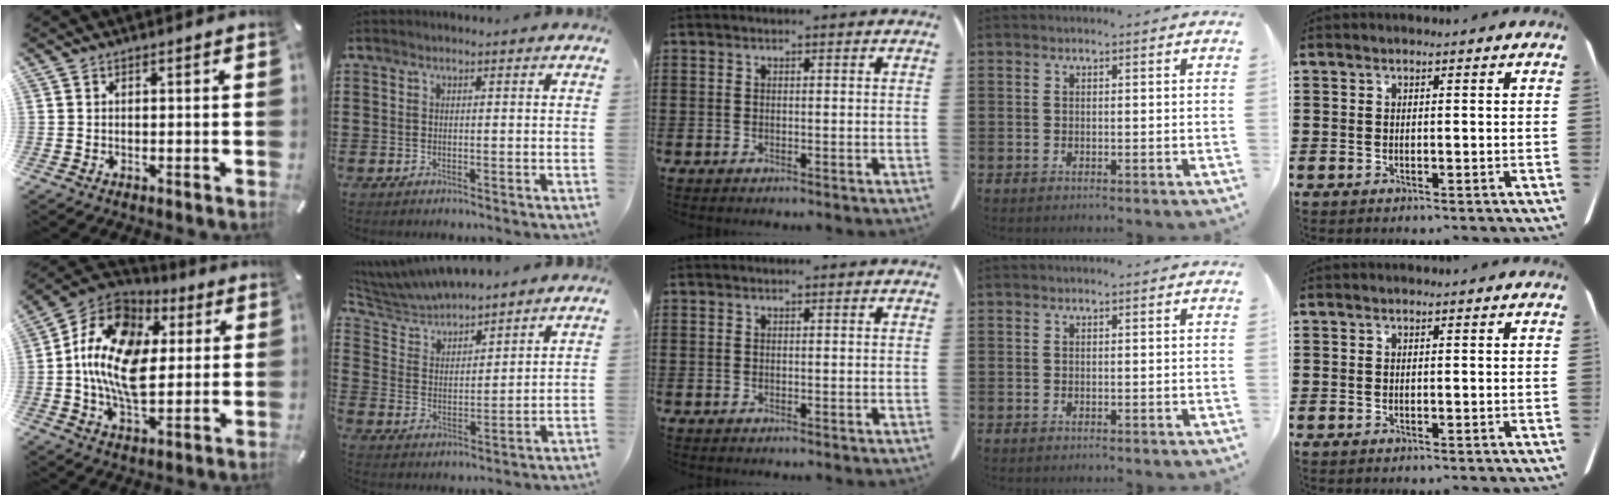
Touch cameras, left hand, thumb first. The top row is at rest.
{"thumb": {"total": 16.9, "force": [1.1, 11.1, 12.6], "torque": [-0.268, -0.002, 0.015]}, "index": {"total": 5.8, "force": [5.7, 0.6, 0.8], "torque": [-0.049, -0.032, 0.096]}}